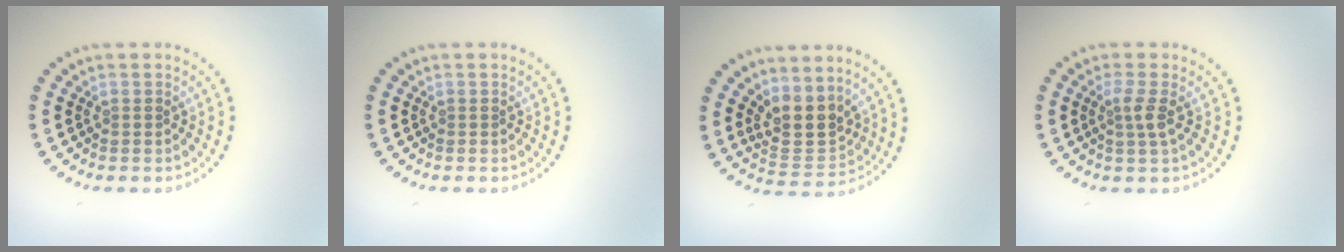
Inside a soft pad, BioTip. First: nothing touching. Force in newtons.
{"total": 0.0}
{"total": 3.7, "press": 3.1, "slide": 2.0}
{"total": 1.8, "press": 1.4, "slide": 1.2}